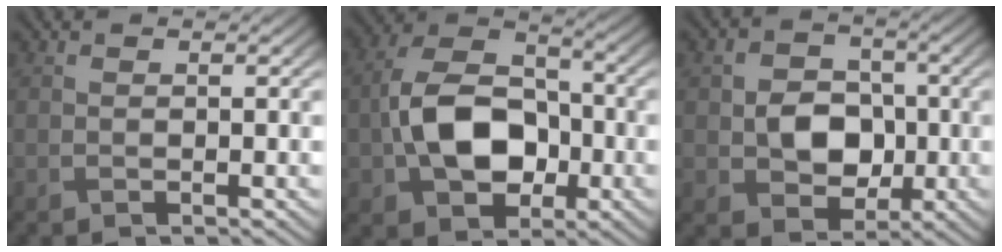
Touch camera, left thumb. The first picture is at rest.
{"total": 11.2, "force": [-2.2, 7.7, 7.9], "torque": [-0.162, 0.006, -0.046]}
{"total": 6.5, "force": [-0.8, 5.2, 3.9], "torque": [-0.075, -0.001, -0.026]}